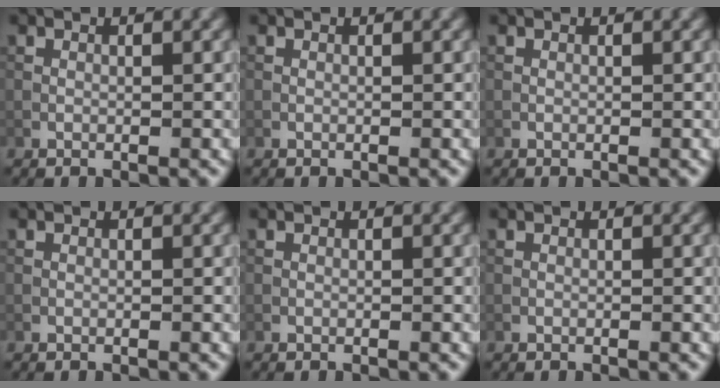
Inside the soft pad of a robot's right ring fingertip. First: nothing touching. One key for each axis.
{"total": 0.0}
{"total": 0.0}
{"total": 0.0}
{"total": 0.0}
{"total": 0.0}